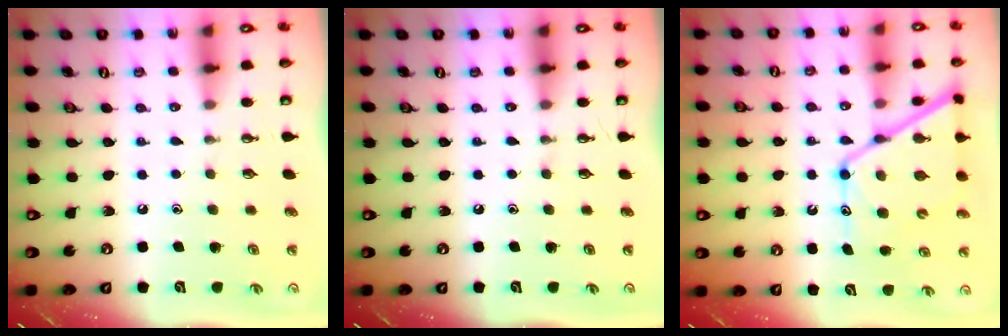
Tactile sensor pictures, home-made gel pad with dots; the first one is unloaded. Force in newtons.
{"total": 0.0}
{"total": 14.8, "press": 14.8, "slide": 1.2}